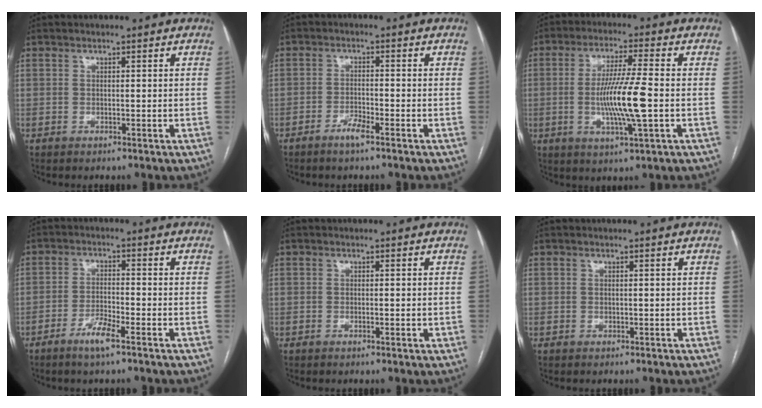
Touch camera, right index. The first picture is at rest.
{"total": 2.8, "force": [-2.0, 0.1, 1.9], "torque": [-0.038, -0.001, -0.040]}
{"total": 10.3, "force": [-1.5, 0.0, 10.2], "torque": [-0.195, -0.010, -0.031]}
{"total": 4.4, "force": [-2.9, 0.2, 3.2], "torque": [-0.065, -0.005, -0.058]}
{"total": 1.0, "force": [-0.3, 0.1, 1.0], "torque": [-0.017, -0.001, -0.004]}
{"total": 0.0}